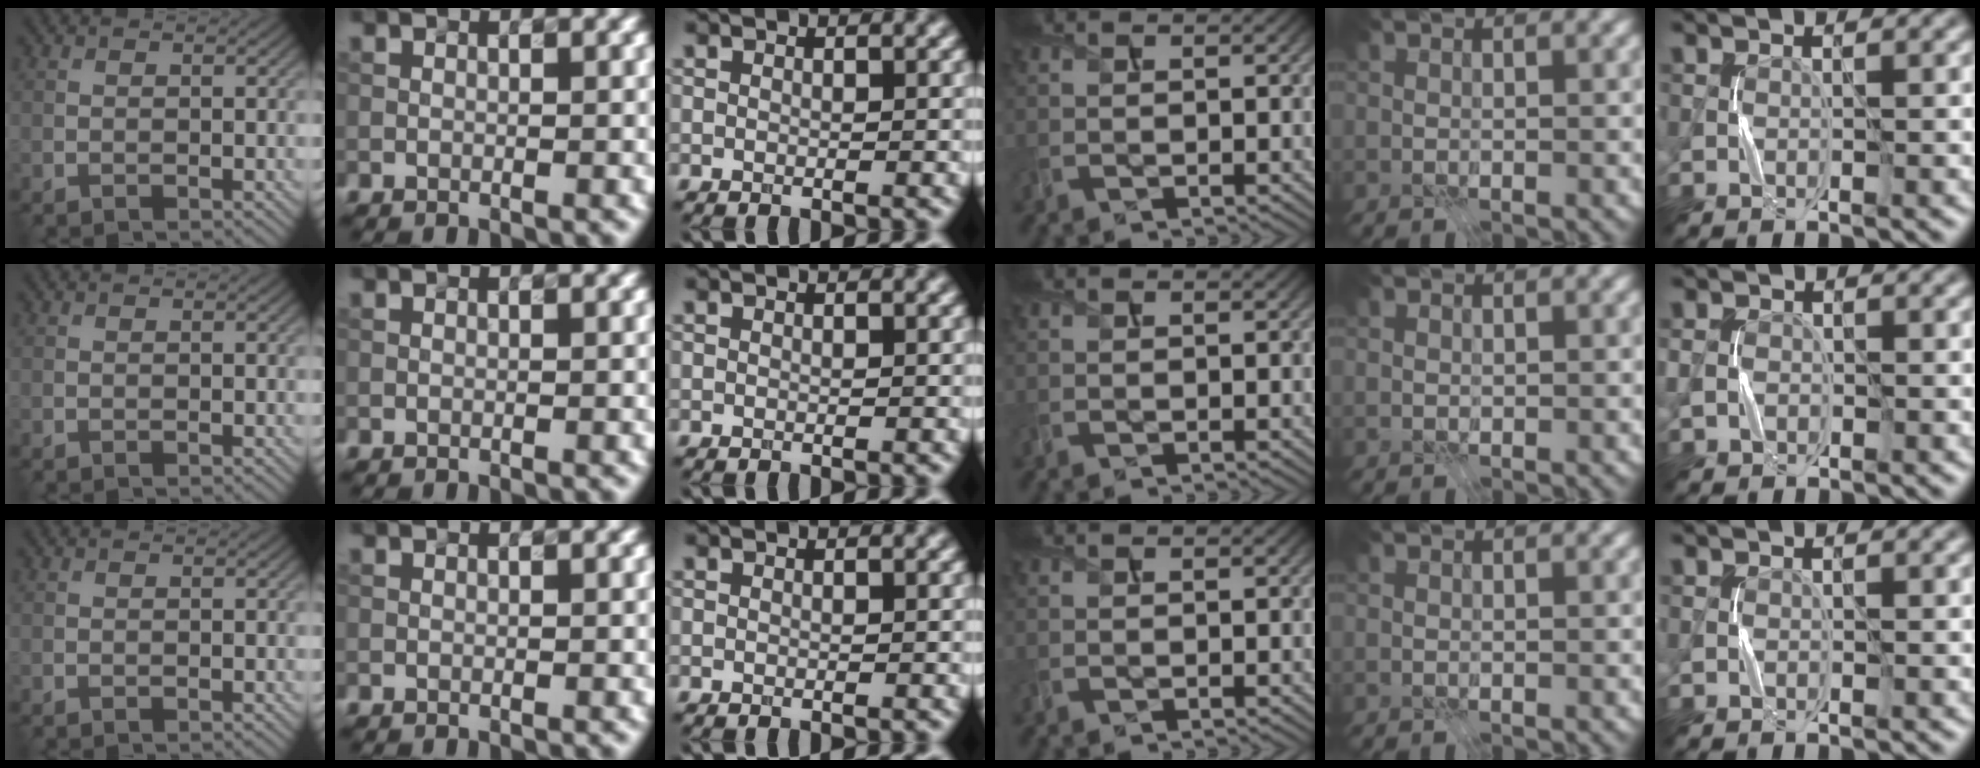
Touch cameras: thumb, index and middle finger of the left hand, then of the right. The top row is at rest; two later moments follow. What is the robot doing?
{"motion": "press", "object": "gel pad"}